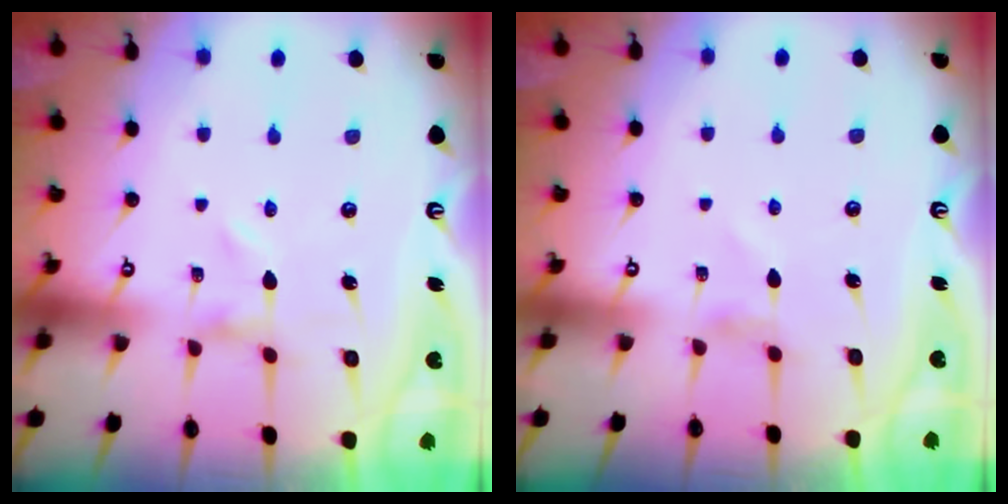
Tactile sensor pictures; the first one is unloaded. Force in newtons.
{"total": 1.8, "press": 1.7, "slide": 0.2}